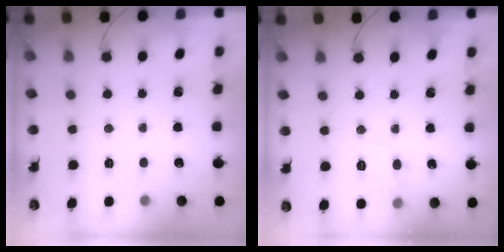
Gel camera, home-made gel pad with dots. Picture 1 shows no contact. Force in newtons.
{"total": 6.6, "press": 6.5, "slide": 1.4}